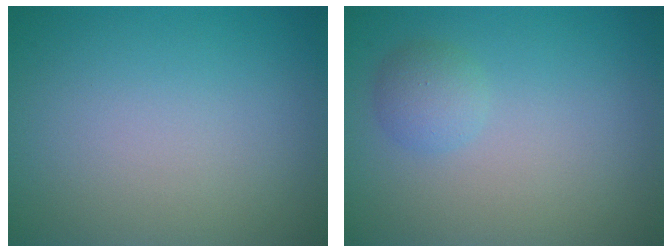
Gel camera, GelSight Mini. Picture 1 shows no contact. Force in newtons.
{"total": 1.7, "press": 1.7, "slide": 0.1}